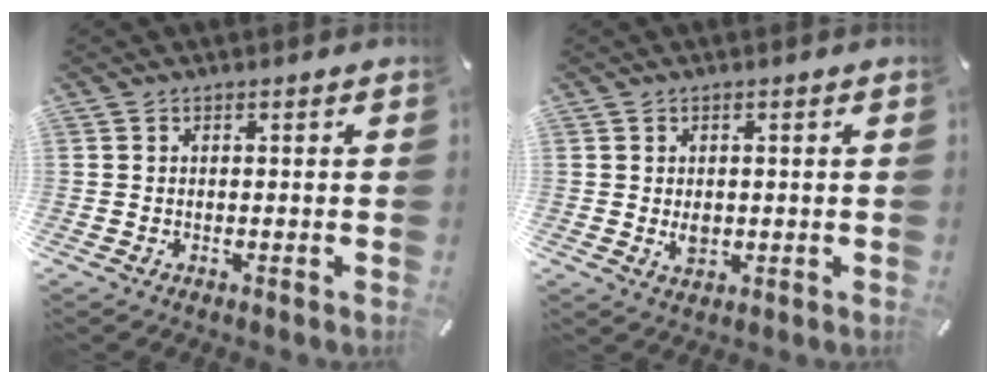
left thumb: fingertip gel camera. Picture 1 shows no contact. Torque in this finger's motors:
{"motor_torque": [0.64, 0.97, 0.00, 0.01, -0.01]}